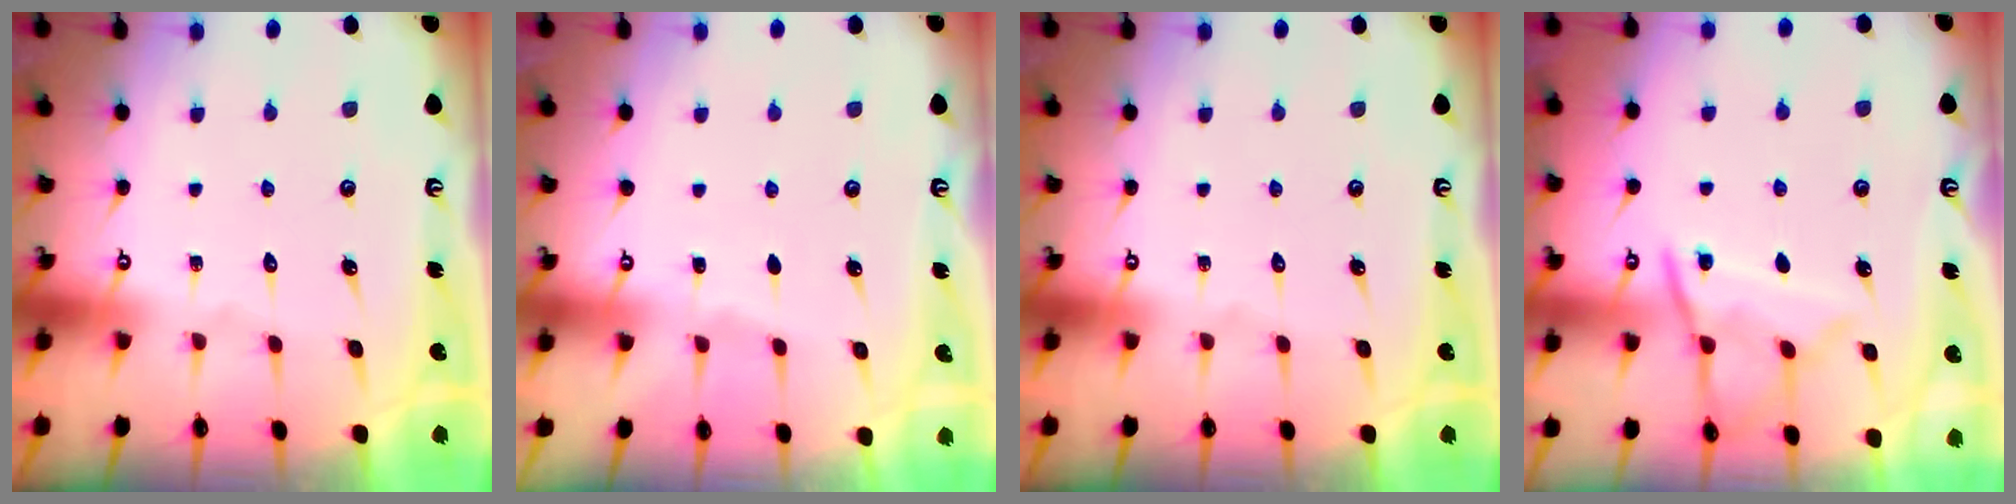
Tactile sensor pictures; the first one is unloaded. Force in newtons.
{"total": 2.5, "press": 2.5, "slide": 0.4}
{"total": 0.0}
{"total": 10.5, "press": 10.4, "slide": 1.0}